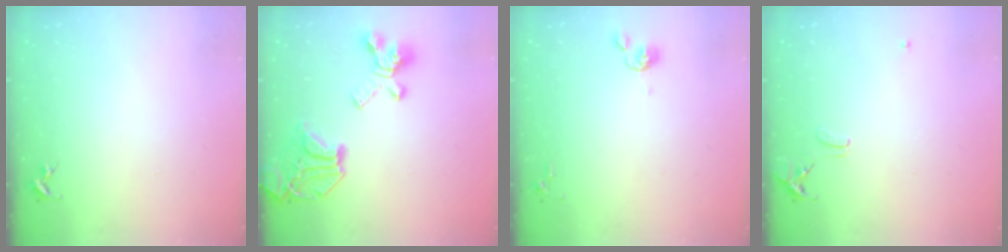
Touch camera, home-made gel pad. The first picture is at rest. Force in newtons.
{"total": 22.2, "press": 22.1, "slide": 2.3}
{"total": 4.1, "press": 4.0, "slide": 0.7}
{"total": 8.3, "press": 8.3, "slide": 0.7}